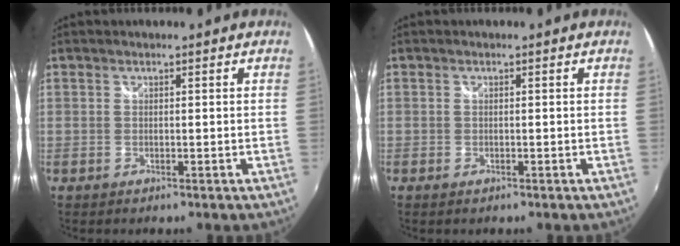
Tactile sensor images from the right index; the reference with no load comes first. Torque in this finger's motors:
{"motor_torque": [0.19, -0.60, 0.00, -0.03]}